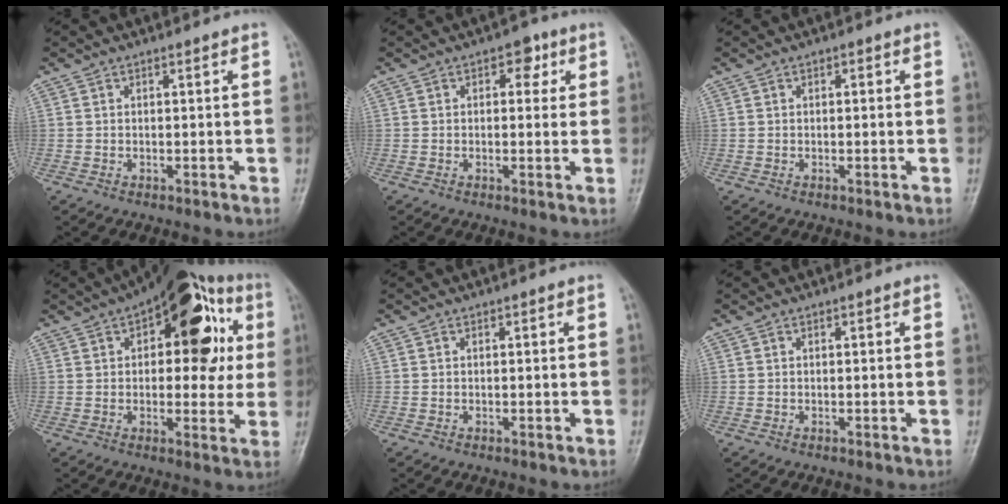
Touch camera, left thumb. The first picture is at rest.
{"total": 4.0, "force": [1.5, 2.6, 2.6], "torque": [-0.005, 0.001, 0.011]}
{"total": 1.0, "force": [0.1, 0.6, 0.7], "torque": [-0.002, 0.003, -0.002]}
{"total": 20.9, "force": [5.7, 10.5, 17.1], "torque": [-0.175, 0.018, 0.067]}
{"total": 0.0}
{"total": 0.0}